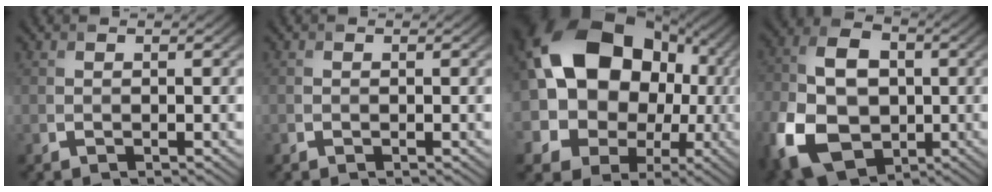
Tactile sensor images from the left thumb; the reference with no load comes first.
{"total": 0.0}
{"total": 23.0, "force": [3.8, 18.4, 13.1], "torque": [-0.300, 0.022, 0.069]}
{"total": 15.2, "force": [-3.7, 11.0, 9.9], "torque": [-0.235, -0.021, -0.075]}